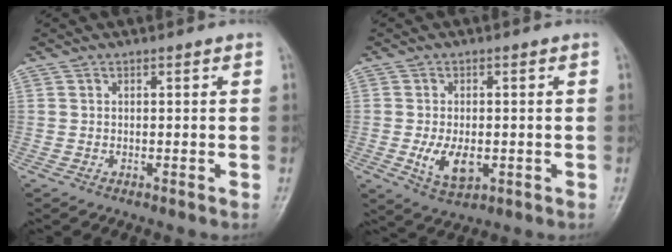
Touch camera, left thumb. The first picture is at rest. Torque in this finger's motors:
{"motor_torque": [-0.08, 0.56, 0.67, 0.10, 0.07]}